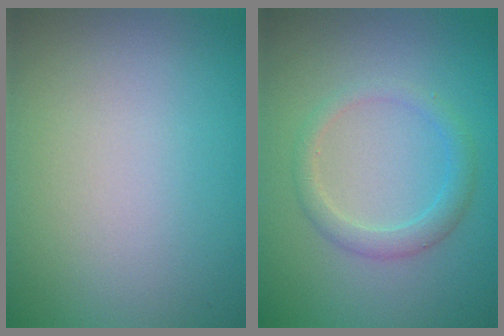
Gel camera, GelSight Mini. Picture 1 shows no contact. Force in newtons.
{"total": 2.1, "press": 2.1, "slide": 0.2}